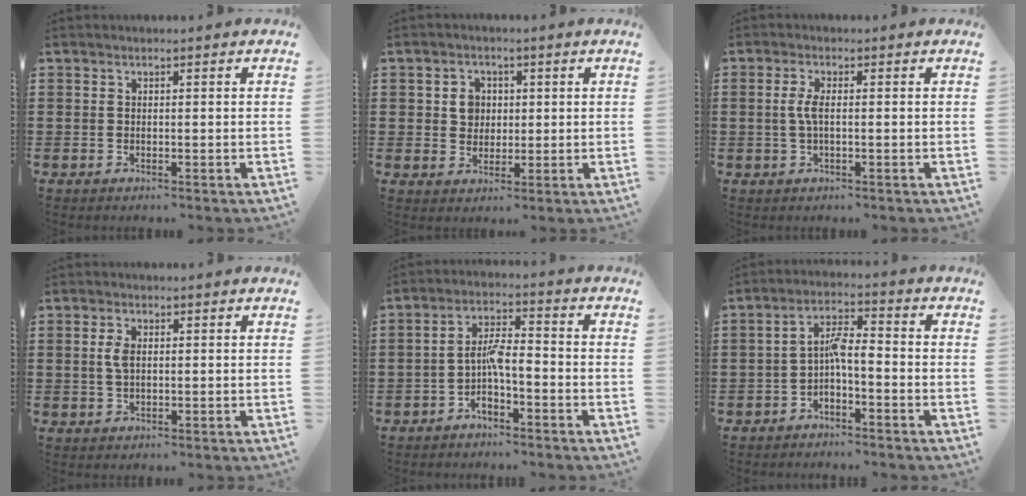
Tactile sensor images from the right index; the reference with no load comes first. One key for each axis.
{"total": 3.9, "fx": 0.8, "fy": 3.4, "fz": 1.8, "tx": -0.040, "ty": 0.010, "tz": 0.009}
{"total": 2.8, "fx": -0.1, "fy": 0.6, "fz": 2.8, "tx": -0.067, "ty": -0.006, "tz": -0.009}
{"total": 2.8, "fx": 0.4, "fy": 1.4, "fz": 2.4, "tx": -0.059, "ty": 0.004, "tz": 0.004}
{"total": 4.8, "fx": -2.0, "fy": 1.6, "fz": 4.0, "tx": -0.082, "ty": 0.013, "tz": -0.043}
{"total": 4.3, "fx": -1.4, "fy": 1.4, "fz": 3.8, "tx": -0.075, "ty": 0.014, "tz": -0.029}